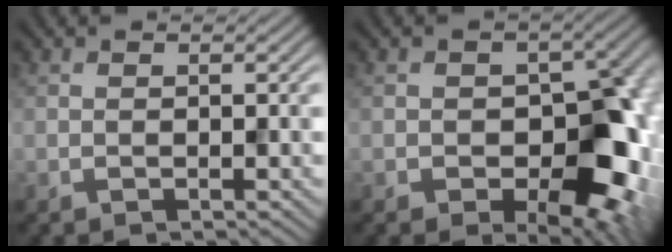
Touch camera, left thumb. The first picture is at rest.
{"total": 11.4, "force": [-2.4, 7.5, 8.3], "torque": [-0.084, -0.023, -0.032]}